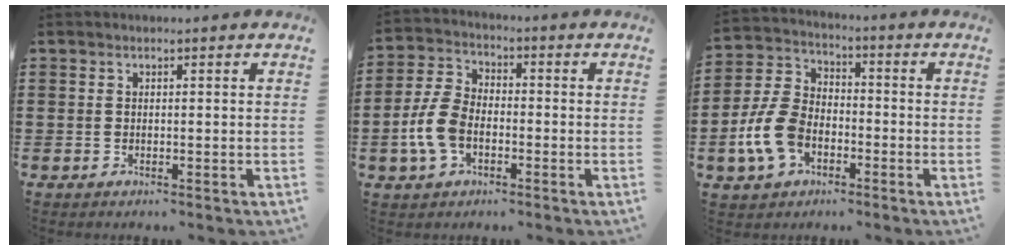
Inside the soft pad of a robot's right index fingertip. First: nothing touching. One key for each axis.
{"total": 7.1, "fx": -2.1, "fy": 4.2, "fz": 5.3, "tx": -0.142, "ty": -0.006, "tz": -0.048}
{"total": 8.8, "fx": -3.3, "fy": 5.6, "fz": 5.8, "tx": -0.157, "ty": 0.001, "tz": -0.069}